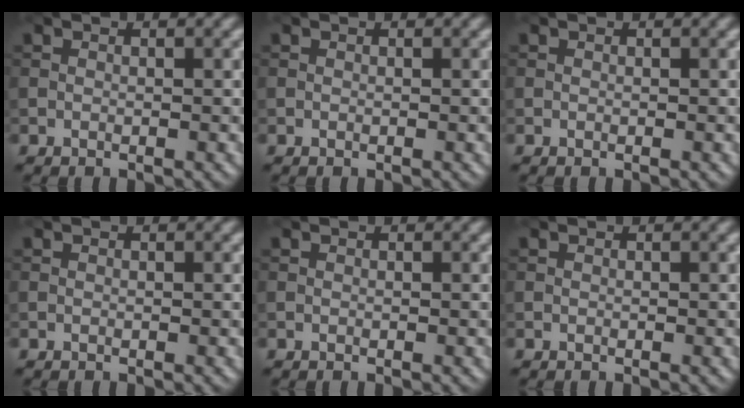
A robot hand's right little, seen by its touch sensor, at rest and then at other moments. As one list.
[{"total": 0.0}, {"total": 0.0}, {"total": 0.0}, {"total": 0.0}, {"total": 0.0}]